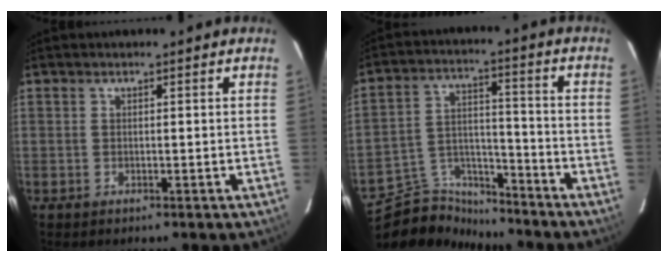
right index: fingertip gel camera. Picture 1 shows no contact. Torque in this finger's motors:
{"motor_torque": [-0.36, -0.26, -0.38, -0.16]}